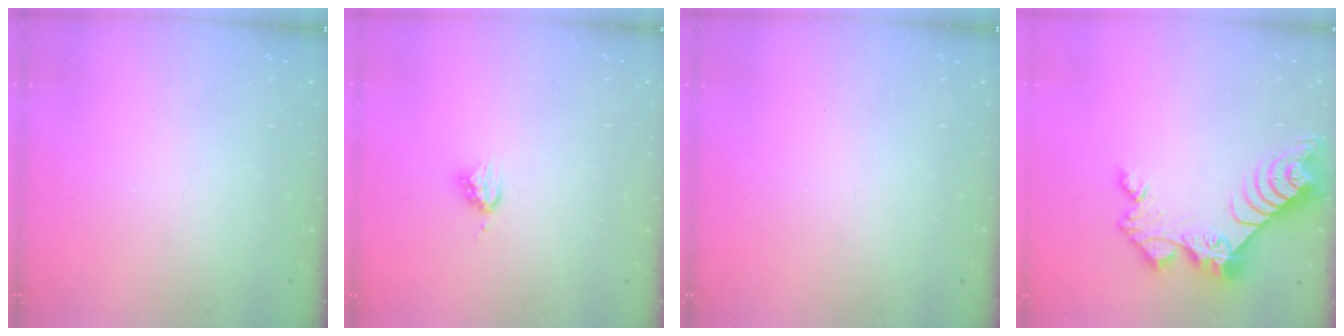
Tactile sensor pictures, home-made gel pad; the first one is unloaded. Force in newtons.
{"total": 5.4, "press": 5.4, "slide": 0.4}
{"total": 0.0}
{"total": 10.1, "press": 10.0, "slide": 1.0}